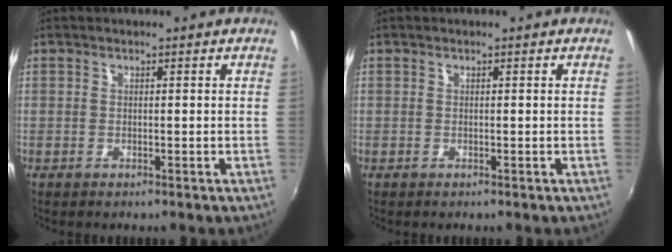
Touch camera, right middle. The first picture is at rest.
{"total": 0.0}